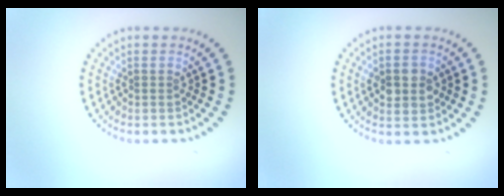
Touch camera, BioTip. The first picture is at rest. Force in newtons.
{"total": 2.7, "press": 2.7, "slide": 0.1}